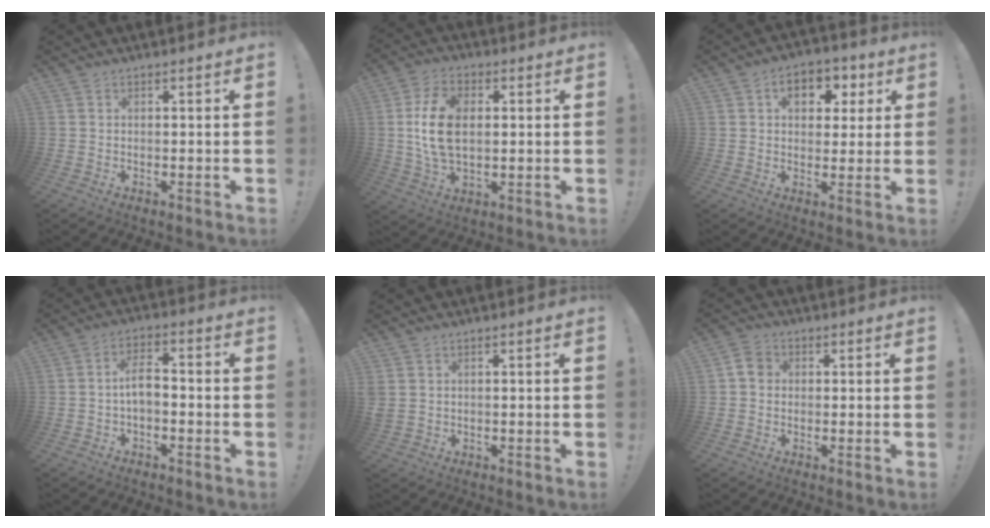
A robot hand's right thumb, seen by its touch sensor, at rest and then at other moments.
{"total": 13.9, "force": [1.4, 8.6, 10.7], "torque": [-0.206, 0.000, 0.025]}
{"total": 8.5, "force": [2.9, 6.3, 4.9], "torque": [-0.061, -0.007, 0.051]}
{"total": 6.3, "force": [-0.9, 3.1, 5.4], "torque": [-0.091, 0.006, -0.016]}
{"total": 1.7, "force": [0.7, 1.2, 1.0], "torque": [-0.022, 0.003, 0.015]}
{"total": 4.8, "force": [0.5, 4.2, 2.3], "torque": [-0.034, 0.010, 0.012]}